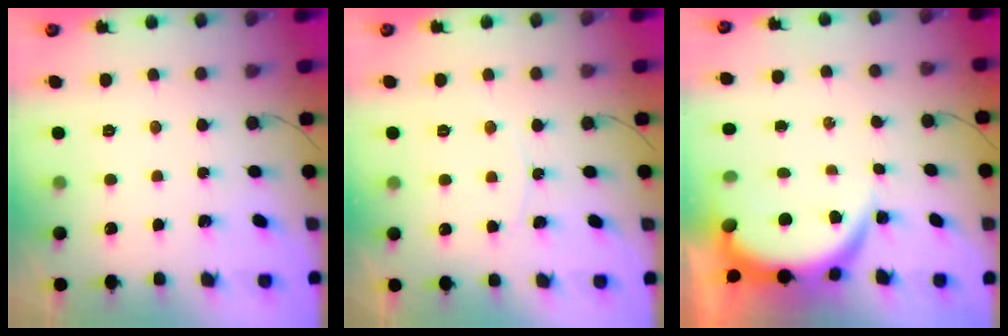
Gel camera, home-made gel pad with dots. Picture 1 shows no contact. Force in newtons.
{"total": 5.8, "press": 5.7, "slide": 0.6}
{"total": 6.4, "press": 6.3, "slide": 0.8}